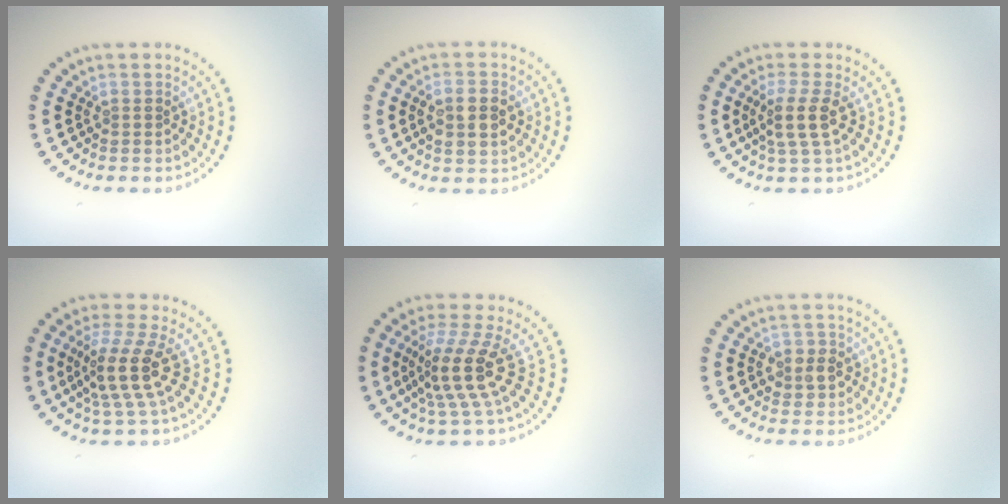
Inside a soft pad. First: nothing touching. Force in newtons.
{"total": 2.9, "press": 2.9, "slide": 0.4}
{"total": 2.7, "press": 2.3, "slide": 1.6}
{"total": 4.2, "press": 3.5, "slide": 2.4}
{"total": 4.6, "press": 3.5, "slide": 3.1}
{"total": 2.4, "press": 2.3, "slide": 0.5}